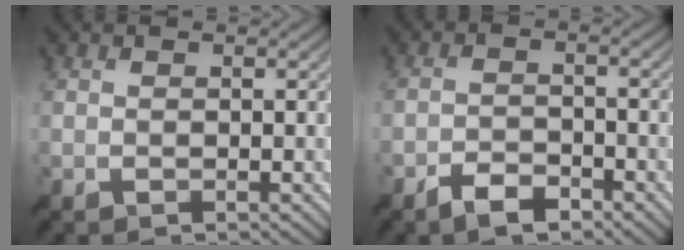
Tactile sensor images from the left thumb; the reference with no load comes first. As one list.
[{"total": 3.5, "force": [-2.8, 1.3, 1.7], "torque": [-0.035, 0.000, -0.054]}]